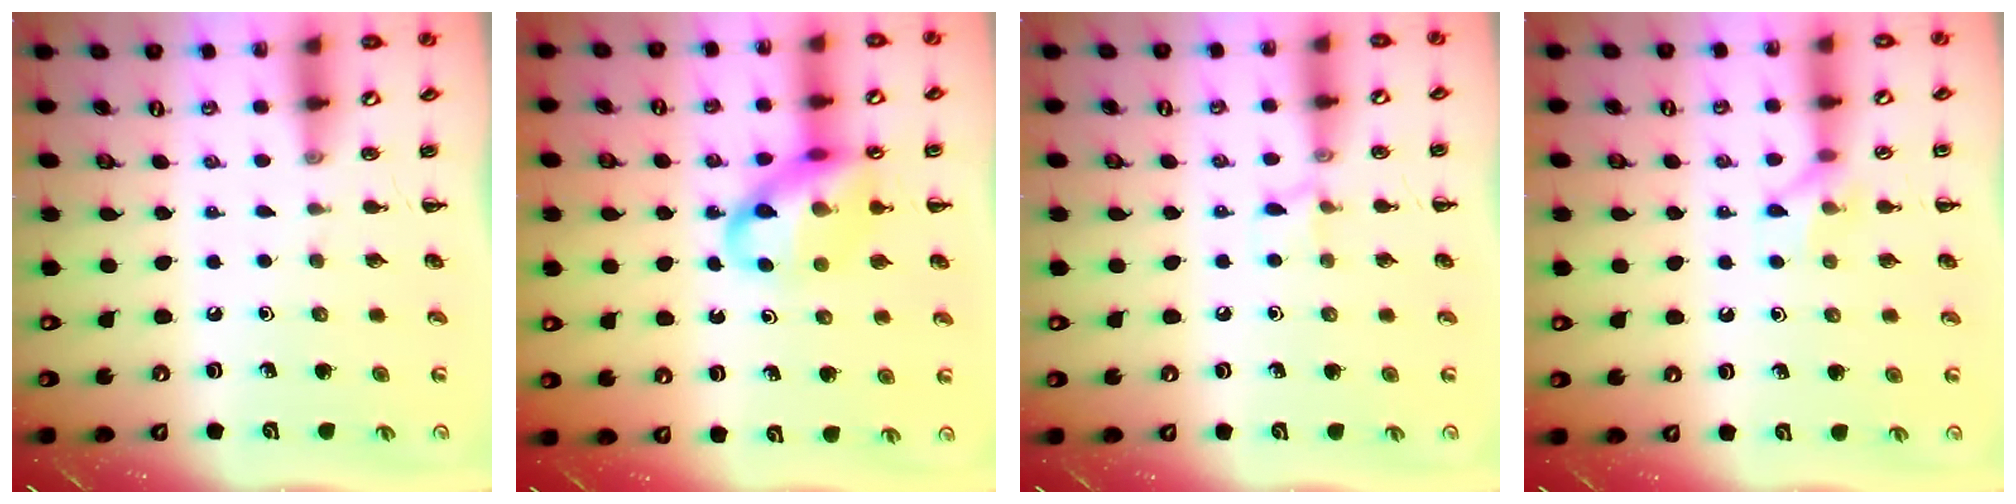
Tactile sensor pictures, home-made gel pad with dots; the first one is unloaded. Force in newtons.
{"total": 14.4, "press": 13.9, "slide": 3.7}
{"total": 5.8, "press": 5.6, "slide": 1.8}
{"total": 6.9, "press": 6.9, "slide": 0.4}